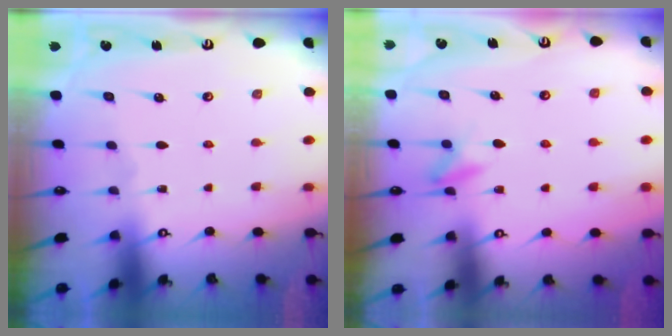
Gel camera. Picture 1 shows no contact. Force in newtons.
{"total": 7.2, "press": 6.9, "slide": 2.0}